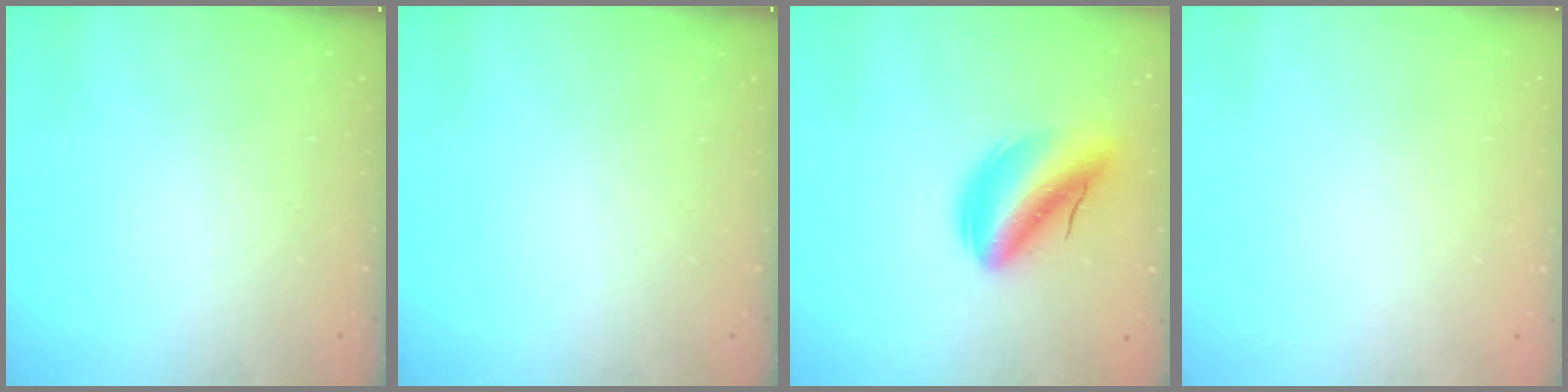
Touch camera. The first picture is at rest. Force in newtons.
{"total": 0.0}
{"total": 11.9, "press": 11.3, "slide": 3.6}
{"total": 2.0, "press": 2.0, "slide": 0.1}